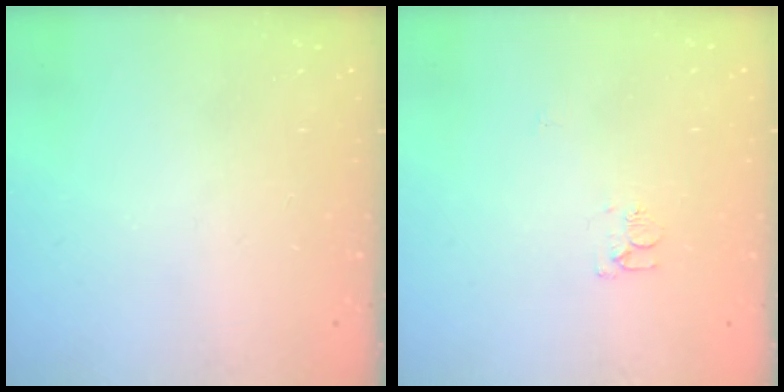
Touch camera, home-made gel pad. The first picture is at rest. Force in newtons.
{"total": 5.5, "press": 5.5, "slide": 0.4}